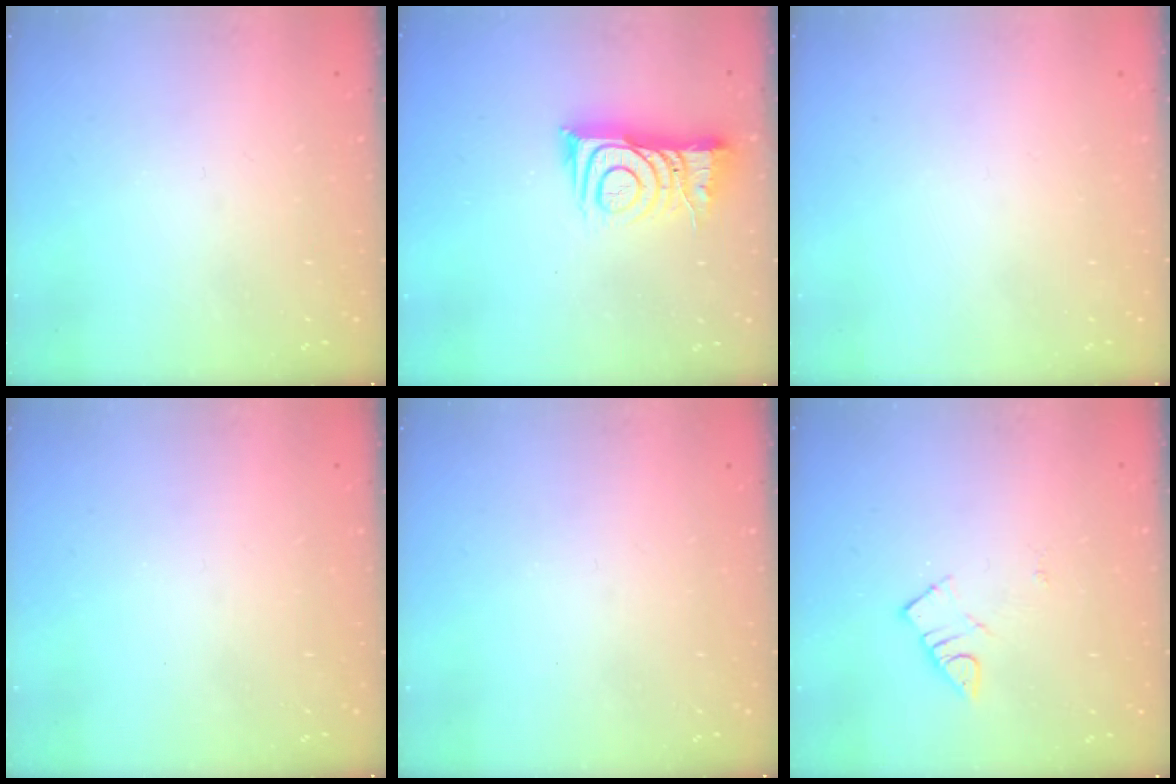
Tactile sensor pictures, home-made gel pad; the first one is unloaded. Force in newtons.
{"total": 10.1, "press": 10.0, "slide": 1.0}
{"total": 1.6, "press": 1.6, "slide": 0.1}
{"total": 0.0}
{"total": 0.0}
{"total": 3.1, "press": 3.0, "slide": 0.4}